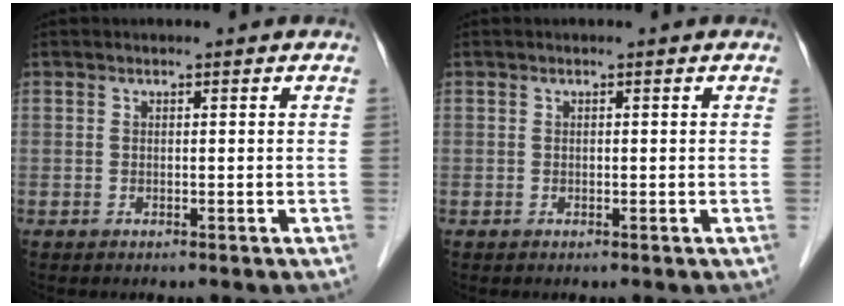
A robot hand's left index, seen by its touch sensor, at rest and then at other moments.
{"total": 0.0}